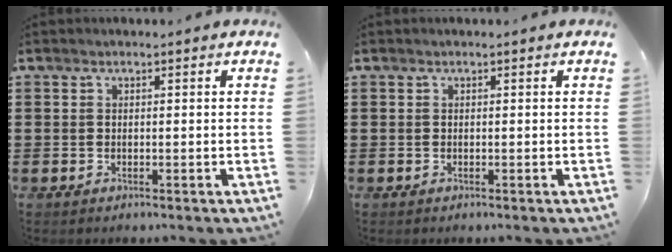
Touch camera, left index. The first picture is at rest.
{"total": 0.0}